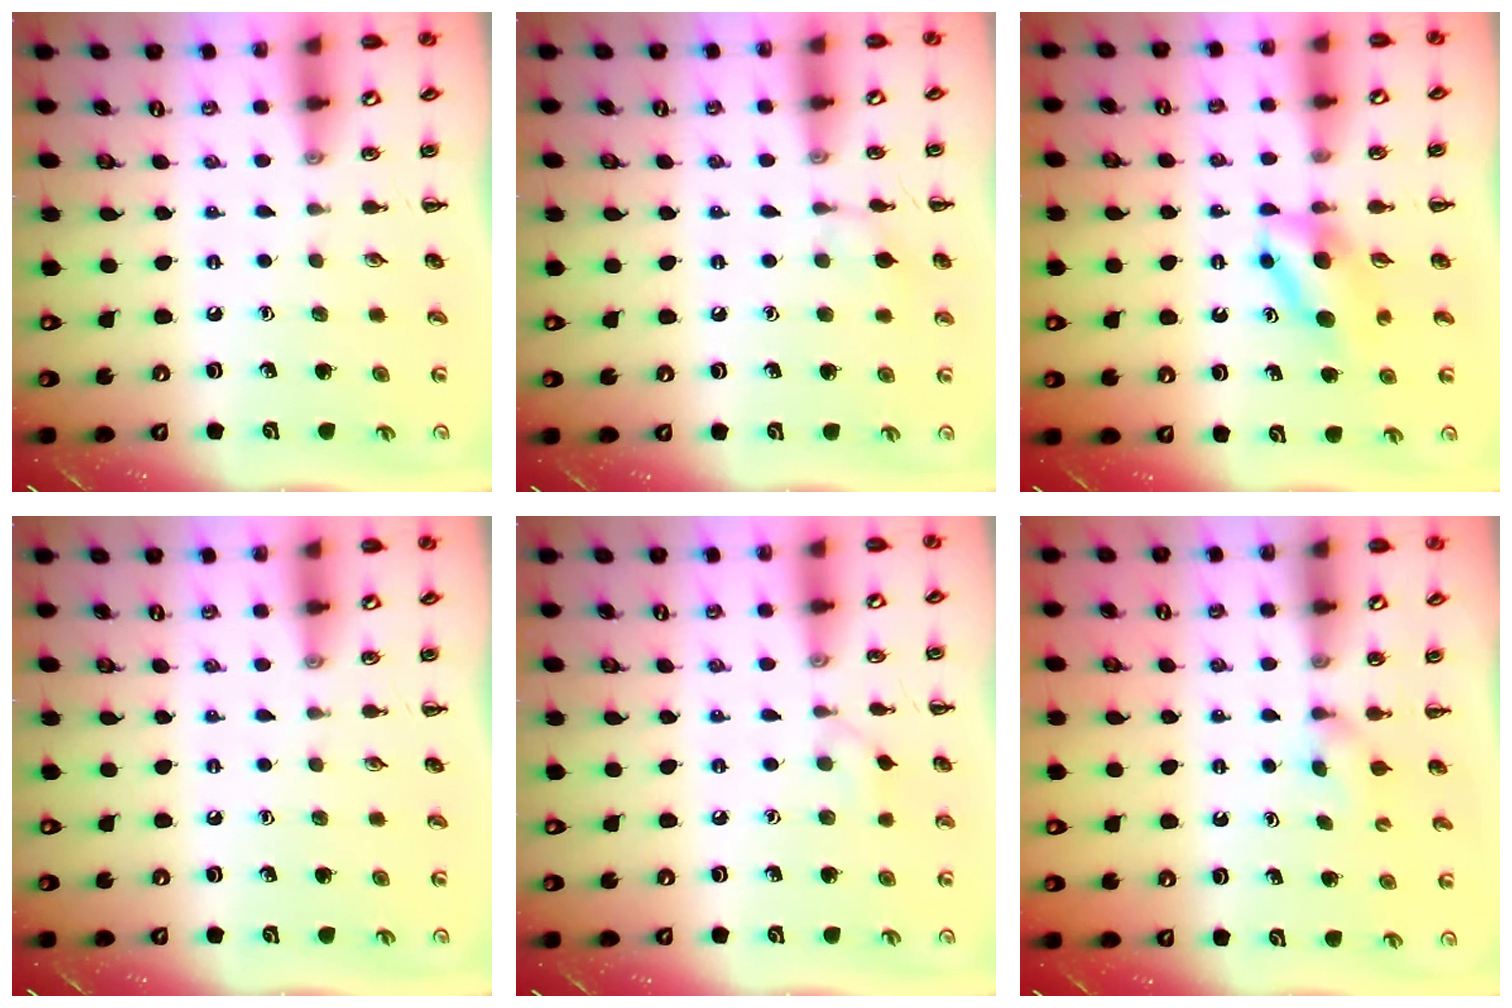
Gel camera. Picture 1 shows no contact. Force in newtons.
{"total": 5.8, "press": 5.5, "slide": 2.0}
{"total": 6.1, "press": 6.1, "slide": 0.9}
{"total": 0.0}
{"total": 5.0, "press": 4.6, "slide": 1.8}
{"total": 2.3, "press": 2.1, "slide": 0.9}